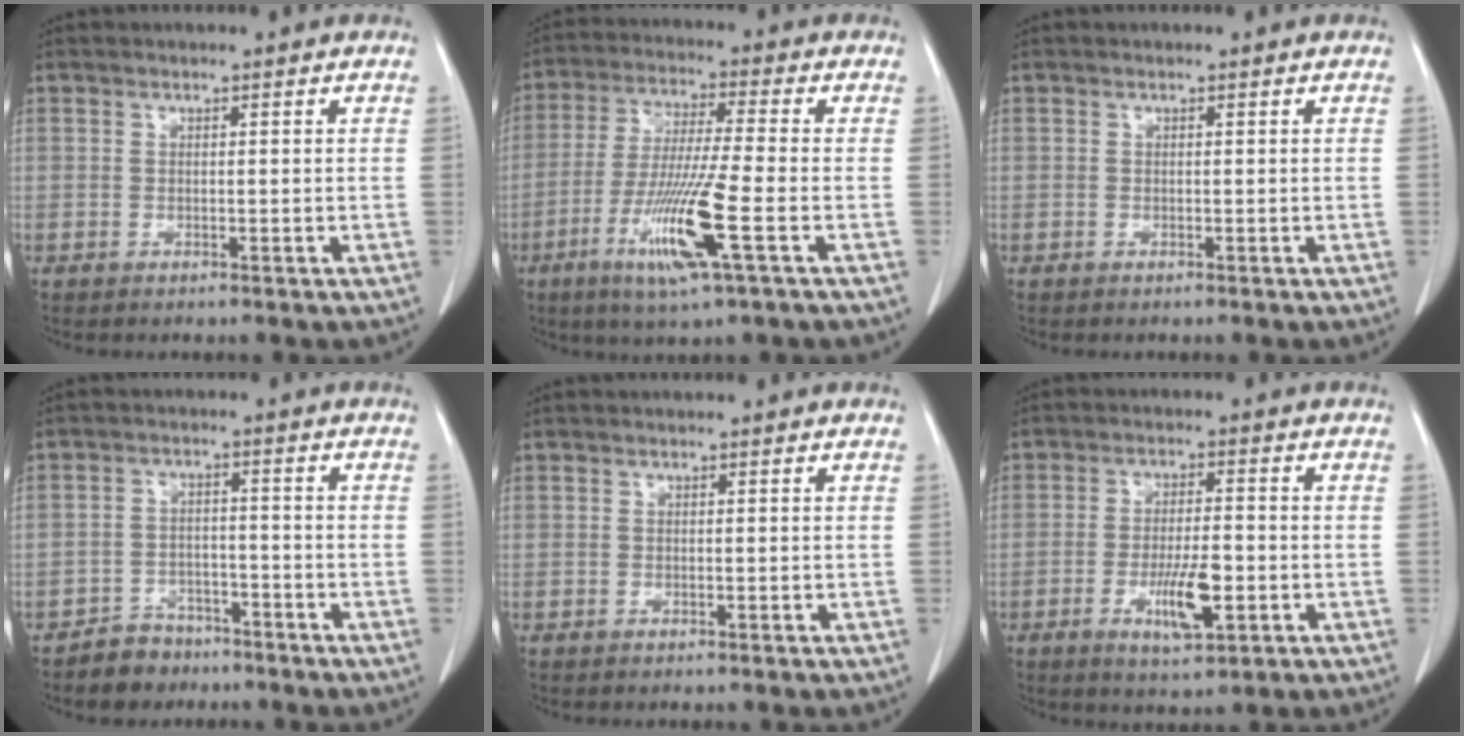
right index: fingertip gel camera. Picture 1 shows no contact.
{"total": 12.3, "force": [-4.7, -0.3, 11.4], "torque": [-0.228, -0.025, -0.091]}
{"total": 0.0}
{"total": 4.7, "force": [-3.6, 3.1, 0.1], "torque": [0.001, 0.012, -0.057]}
{"total": 0.0}
{"total": 7.2, "force": [-2.4, 1.8, 6.6], "torque": [-0.119, -0.008, -0.036]}